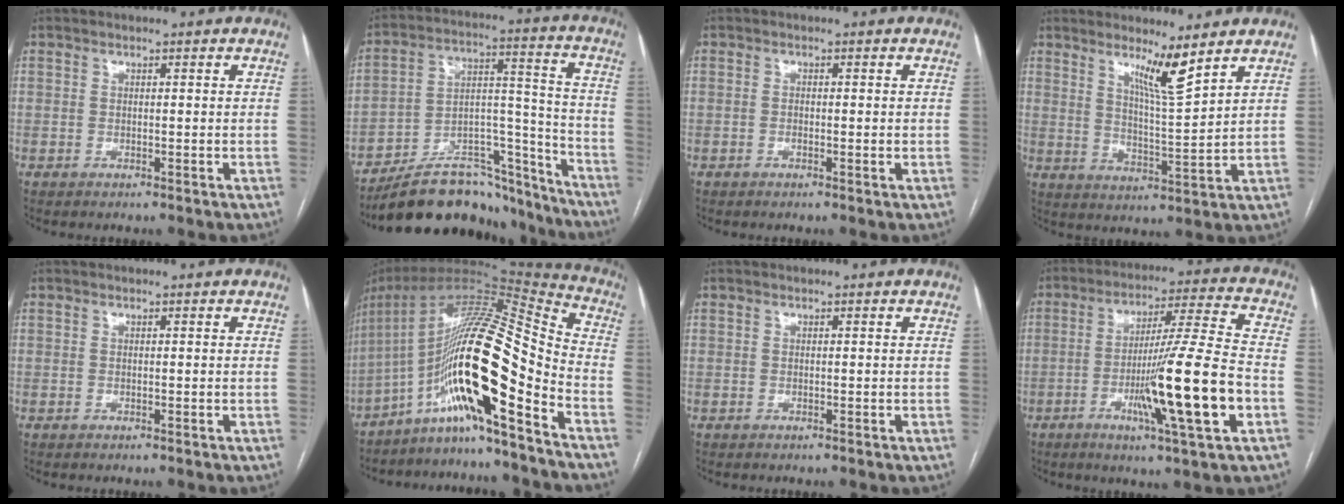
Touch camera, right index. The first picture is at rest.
{"total": 21.0, "force": [-18.9, 6.6, 6.5], "torque": [-0.080, 0.048, -0.291]}
{"total": 1.3, "force": [-0.3, 0.4, 1.2], "torque": [-0.021, 0.000, -0.003]}
{"total": 6.6, "force": [4.8, -0.8, 4.5], "torque": [-0.080, -0.023, 0.088]}
{"total": 0.0}
{"total": 20.5, "force": [-11.0, 0.9, 17.2], "torque": [-0.322, 0.018, -0.195]}
{"total": 0.0}
{"total": 16.5, "force": [-4.7, -0.9, 15.8], "torque": [-0.269, -0.013, -0.082]}